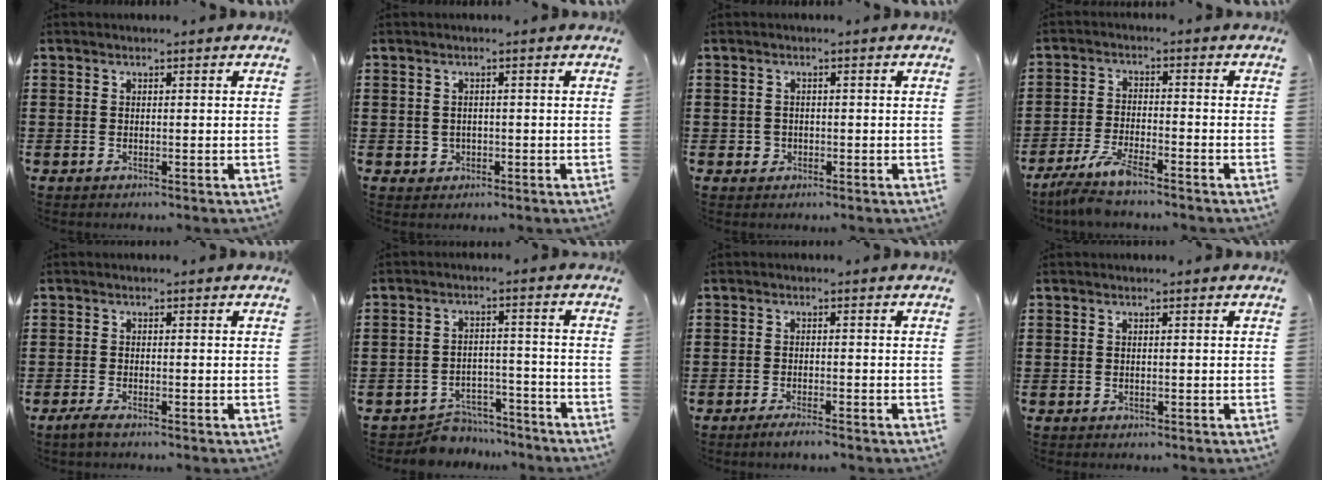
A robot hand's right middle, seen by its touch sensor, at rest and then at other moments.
{"total": 1.1, "force": [-0.1, 1.1, 0.3], "torque": [-0.009, 0.006, -0.004]}
{"total": 1.1, "force": [-0.2, 1.1, 0.3], "torque": [-0.008, 0.005, -0.006]}
{"total": 5.8, "force": [-4.8, 0.5, 3.1], "torque": [-0.078, -0.014, -0.096]}
{"total": 1.3, "force": [-0.9, 0.1, 0.9], "torque": [-0.016, -0.002, -0.016]}
{"total": 5.0, "force": [-4.9, 1.1, 0.0], "torque": [-0.002, 0.013, -0.102]}
{"total": 1.6, "force": [-1.4, 0.0, 0.8], "torque": [-0.013, -0.002, -0.025]}
{"total": 0.0}